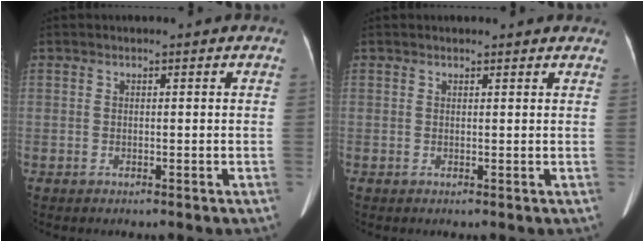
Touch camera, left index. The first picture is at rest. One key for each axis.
{"total": 3.5, "fx": 3.2, "fy": 0.8, "fz": 1.1, "tx": -0.010, "ty": 0.004, "tz": 0.030}